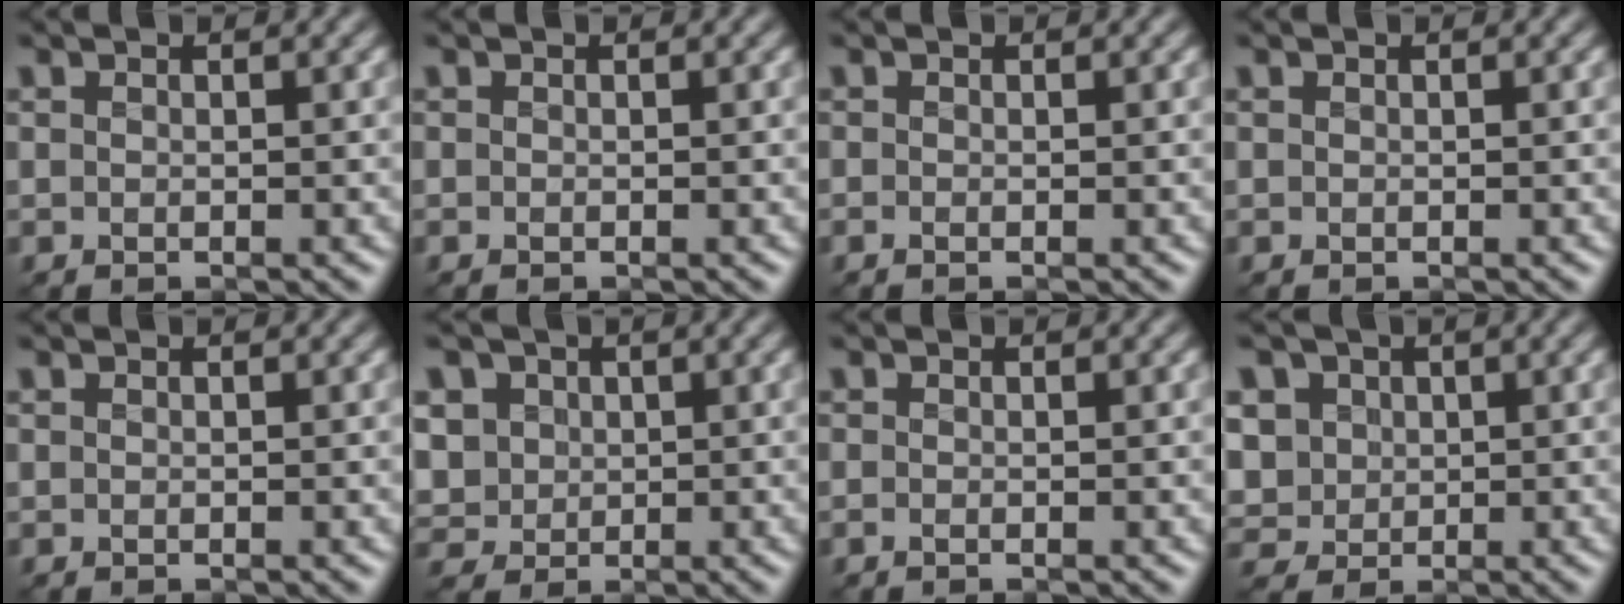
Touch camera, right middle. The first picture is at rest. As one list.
[{"total": 0.0}, {"total": 0.6, "force": [-0.3, 0.2, 0.4], "torque": [-0.013, -0.003, -0.008]}, {"total": 0.0}, {"total": 0.0}, {"total": 6.1, "force": [1.8, 5.2, 2.6], "torque": [-0.072, 0.021, 0.023]}, {"total": 0.6, "force": [-0.4, 0.3, 0.4], "torque": [-0.011, -0.003, -0.009]}, {"total": 7.0, "force": [1.9, 6.0, 3.1], "torque": [-0.077, 0.022, 0.019]}]